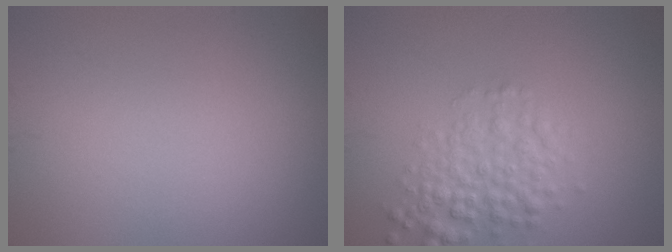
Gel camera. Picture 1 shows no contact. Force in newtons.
{"total": 3.5, "press": 3.5, "slide": 0.1}